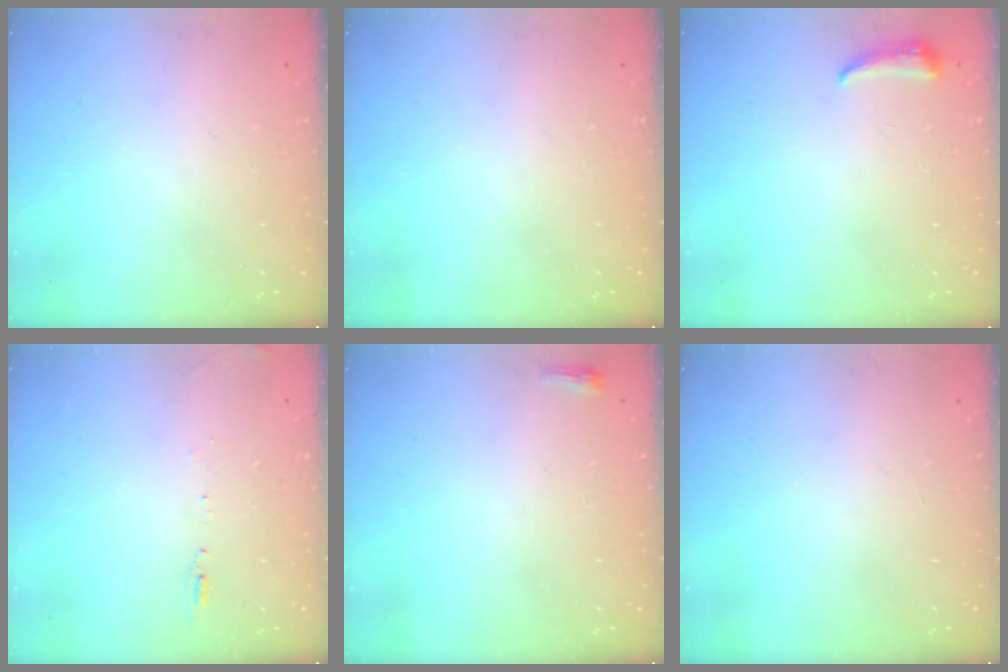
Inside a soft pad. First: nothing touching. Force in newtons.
{"total": 0.0}
{"total": 4.3, "press": 4.2, "slide": 0.9}
{"total": 5.6, "press": 5.3, "slide": 1.7}
{"total": 2.6, "press": 2.5, "slide": 0.6}
{"total": 0.0}